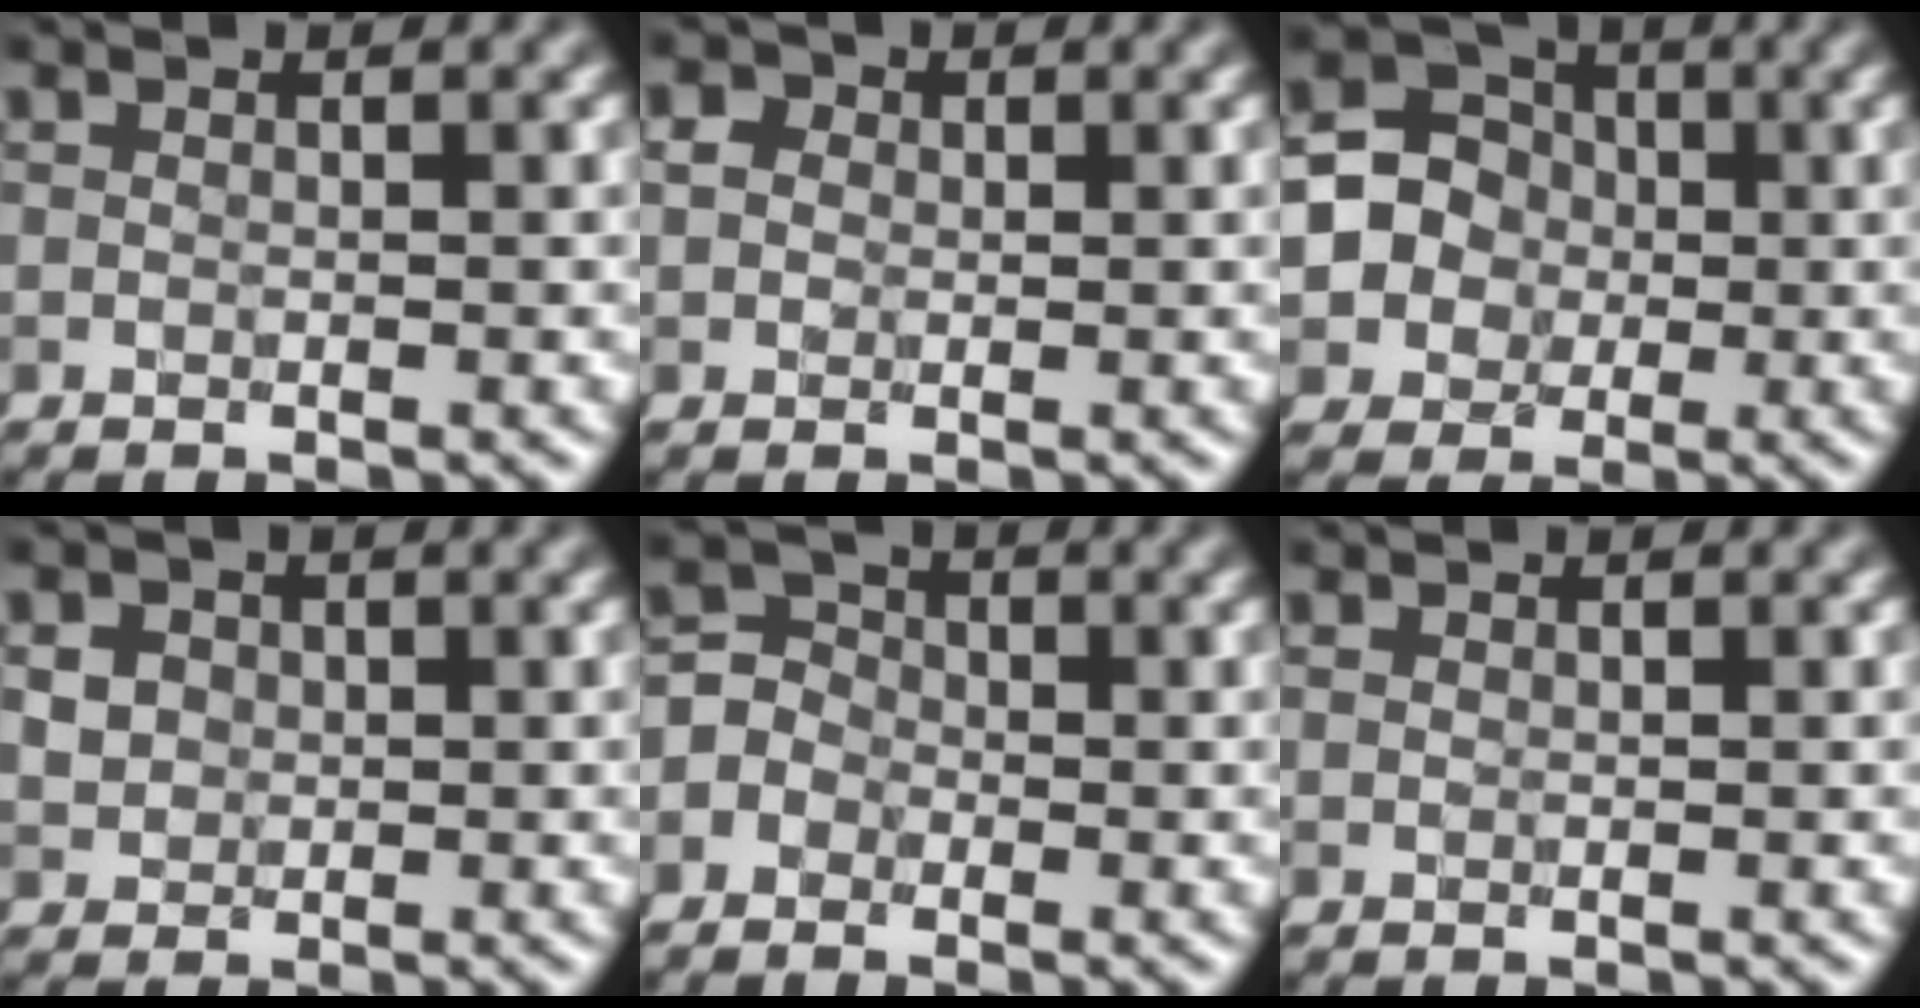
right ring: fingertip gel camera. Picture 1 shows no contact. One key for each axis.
{"total": 2.1, "fx": 0.8, "fy": 1.8, "fz": 0.9, "tx": -0.017, "ty": 0.009, "tz": -0.005}
{"total": 6.1, "fx": 0.0, "fy": 5.8, "fz": 1.9, "tx": -0.028, "ty": 0.026, "tz": -0.027}
{"total": 1.6, "fx": 0.3, "fy": 1.4, "fz": 0.5, "tx": -0.006, "ty": -0.001, "tz": 0.008}
{"total": 2.6, "fx": -1.2, "fy": 2.2, "fz": 0.6, "tx": 0.003, "ty": 0.016, "tz": -0.032}
{"total": 0.0}